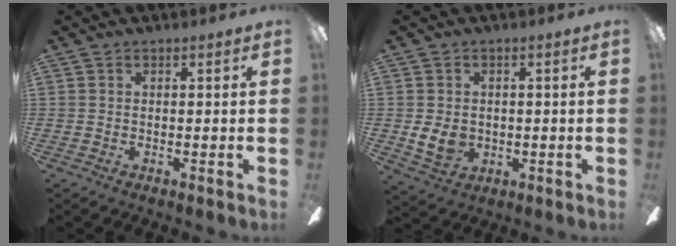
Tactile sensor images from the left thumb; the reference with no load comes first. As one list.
[{"total": 6.8, "force": [-0.2, 5.6, 3.9], "torque": [-0.067, 0.001, -0.003]}]